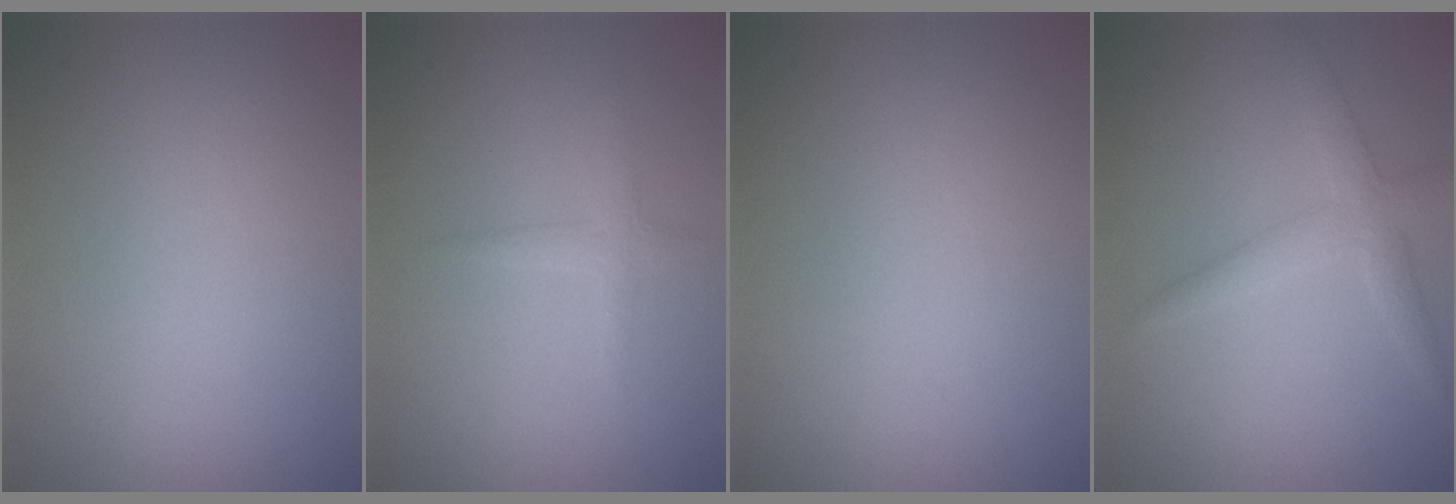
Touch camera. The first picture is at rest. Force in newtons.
{"total": 1.3, "press": 1.3, "slide": 0.1}
{"total": 0.0}
{"total": 2.8, "press": 2.8, "slide": 0.1}